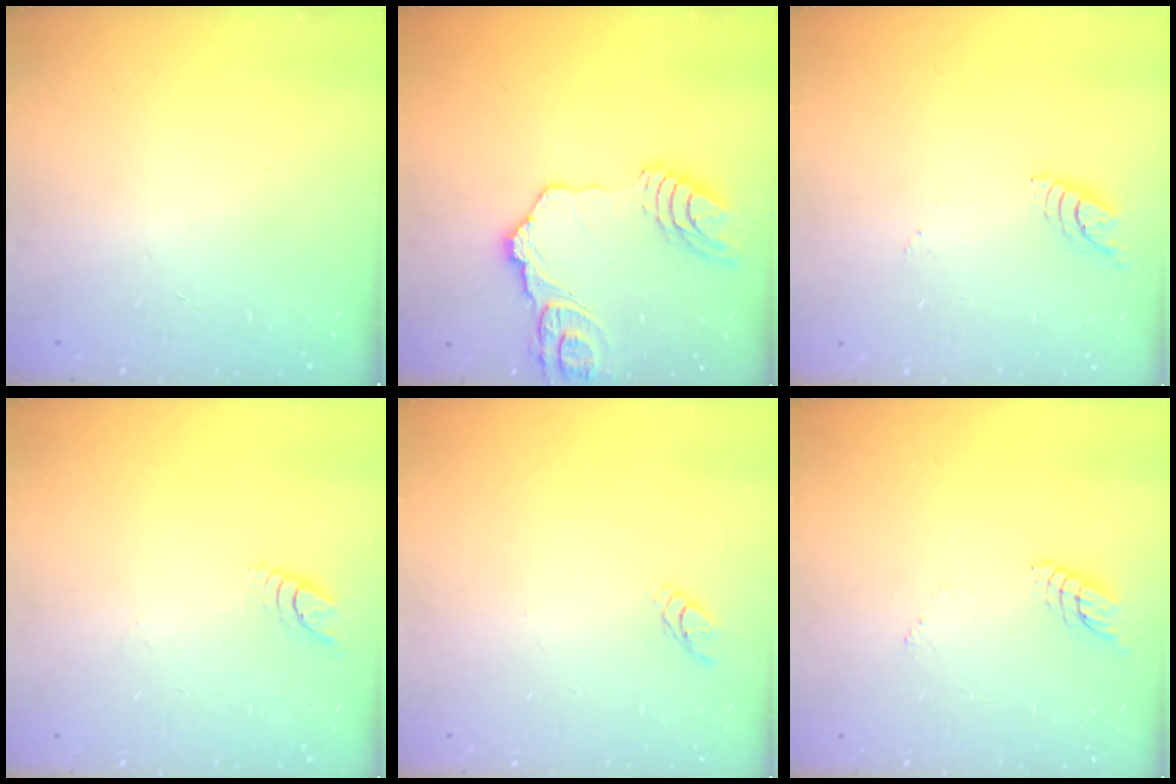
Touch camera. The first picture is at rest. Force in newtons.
{"total": 18.6, "press": 18.5, "slide": 2.1}
{"total": 6.0, "press": 6.0, "slide": 0.4}
{"total": 4.7, "press": 4.6, "slide": 0.4}
{"total": 3.1, "press": 3.1, "slide": 0.3}
{"total": 6.0, "press": 6.0, "slide": 0.4}